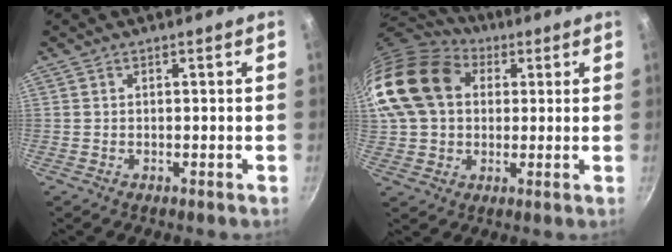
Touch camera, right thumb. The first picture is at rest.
{"total": 19.3, "force": [4.6, 14.5, 11.8], "torque": [-0.218, 0.028, 0.073]}